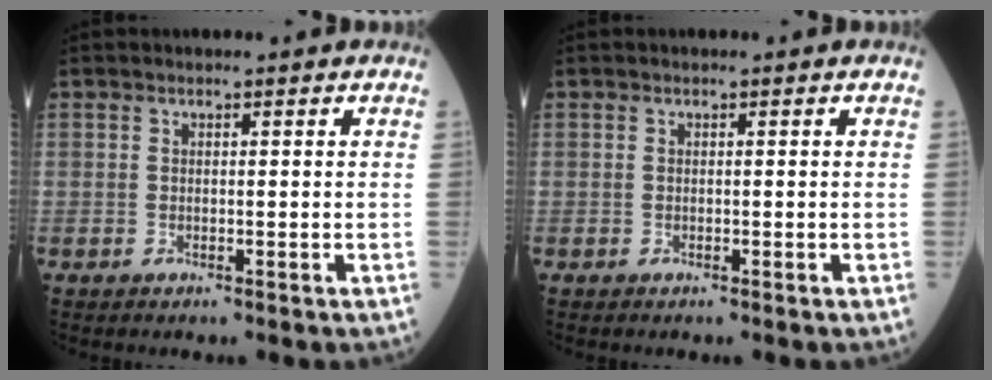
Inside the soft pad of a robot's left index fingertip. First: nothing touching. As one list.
[{"total": 0.0}]